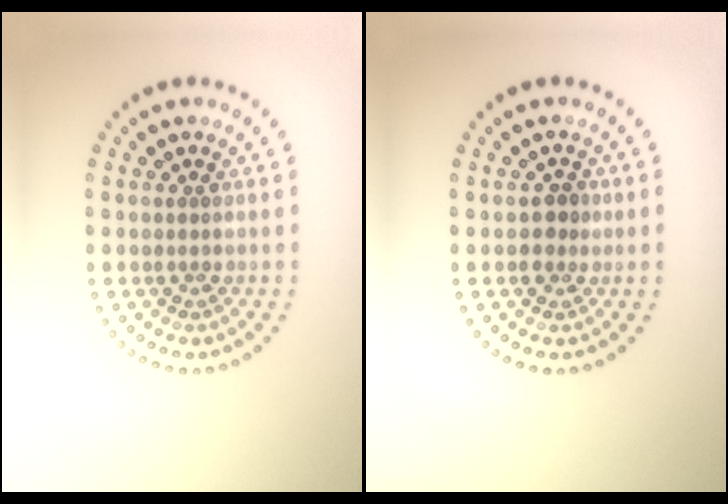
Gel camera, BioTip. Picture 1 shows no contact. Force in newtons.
{"total": 1.5, "press": 1.4, "slide": 0.5}